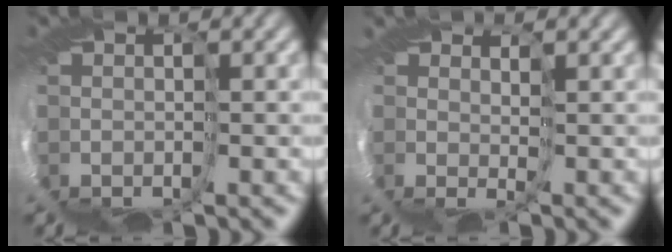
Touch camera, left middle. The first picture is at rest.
{"total": 2.2, "force": [2.1, -0.4, 0.4], "torque": [-0.002, -0.002, 0.029]}